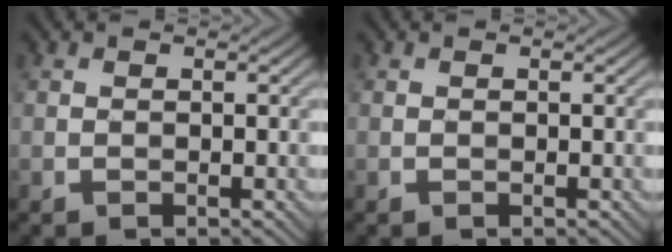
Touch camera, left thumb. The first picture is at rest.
{"total": 0.0}